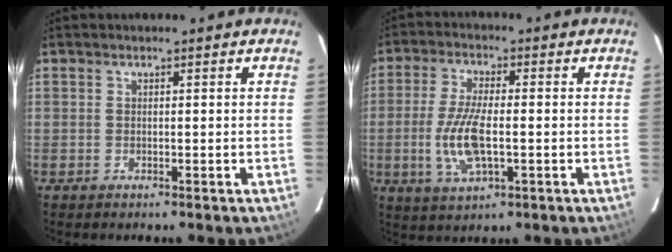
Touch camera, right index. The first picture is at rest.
{"total": 9.6, "force": [-1.8, 3.3, 8.8], "torque": [-0.186, -0.007, -0.034]}